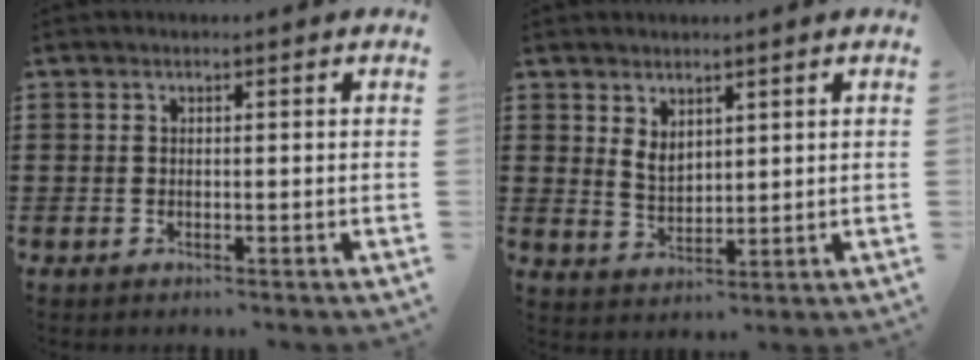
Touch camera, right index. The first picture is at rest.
{"total": 3.1, "force": [2.0, 1.8, 1.5], "torque": [-0.026, 0.001, 0.036]}